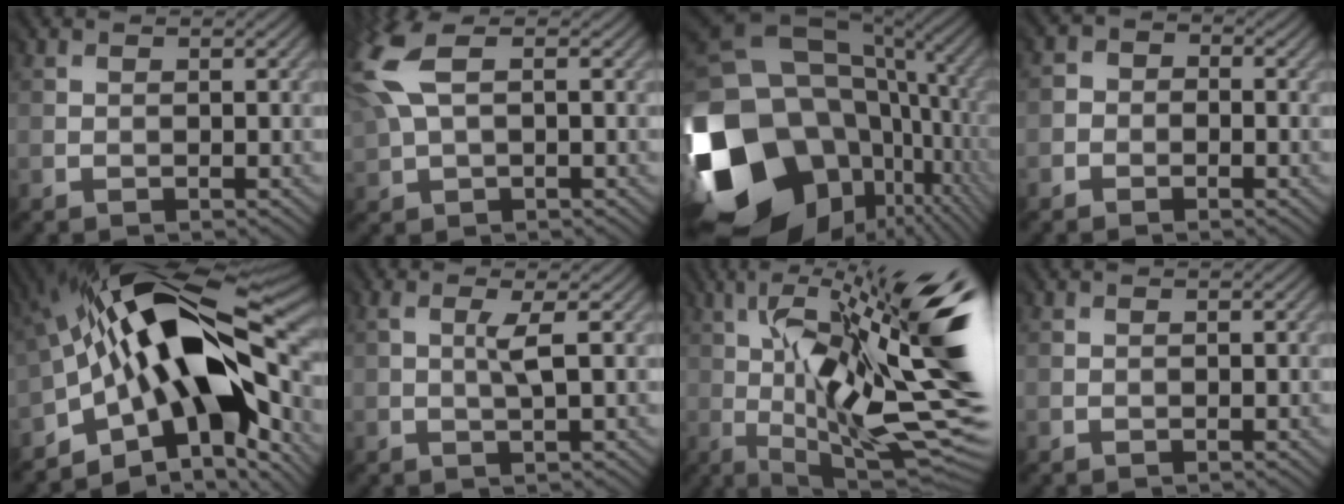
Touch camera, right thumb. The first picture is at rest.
{"total": 8.1, "force": [2.1, 4.2, 6.7], "torque": [-0.201, 0.018, 0.041]}
{"total": 20.9, "force": [-4.5, 15.7, 13.0], "torque": [-0.323, -0.030, -0.066]}
{"total": 1.9, "force": [-1.3, 1.4, 0.0], "torque": [-0.001, 0.000, -0.037]}
{"total": 17.6, "force": [-2.8, 8.9, 14.9], "torque": [-0.256, 0.014, -0.061]}
{"total": 1.7, "force": [0.5, -0.1, 1.7], "torque": [-0.039, 0.001, 0.008]}
{"total": 19.5, "force": [2.8, 5.7, 18.4], "torque": [-0.312, 0.021, 0.059]}
{"total": 0.0}